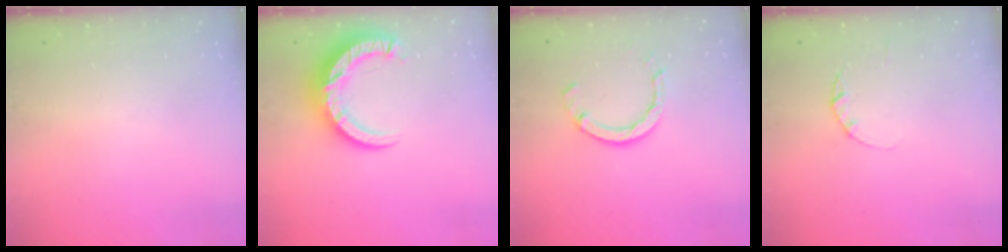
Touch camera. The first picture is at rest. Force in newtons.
{"total": 10.7, "press": 10.6, "slide": 1.1}
{"total": 5.5, "press": 5.5, "slide": 0.6}
{"total": 2.2, "press": 2.2, "slide": 0.4}